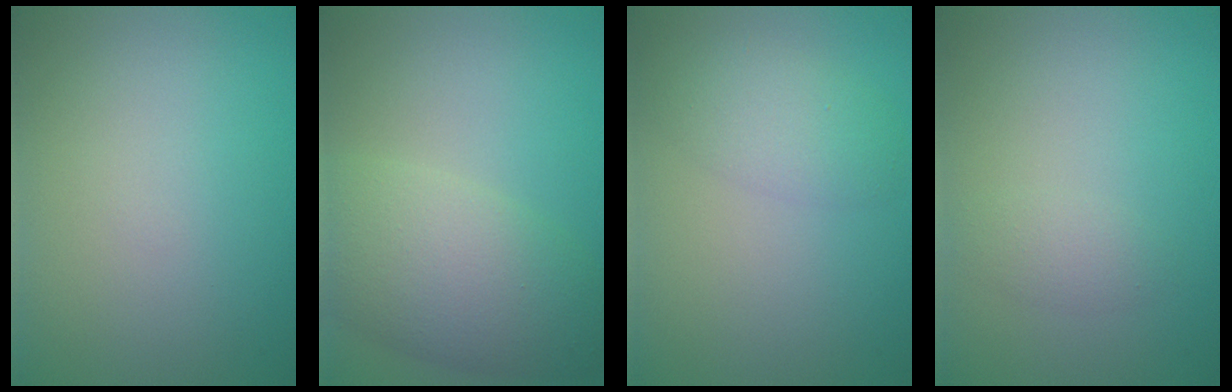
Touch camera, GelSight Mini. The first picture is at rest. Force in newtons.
{"total": 7.3, "press": 7.3, "slide": 0.3}
{"total": 2.8, "press": 2.8, "slide": 0.2}
{"total": 1.4, "press": 1.4, "slide": 0.1}